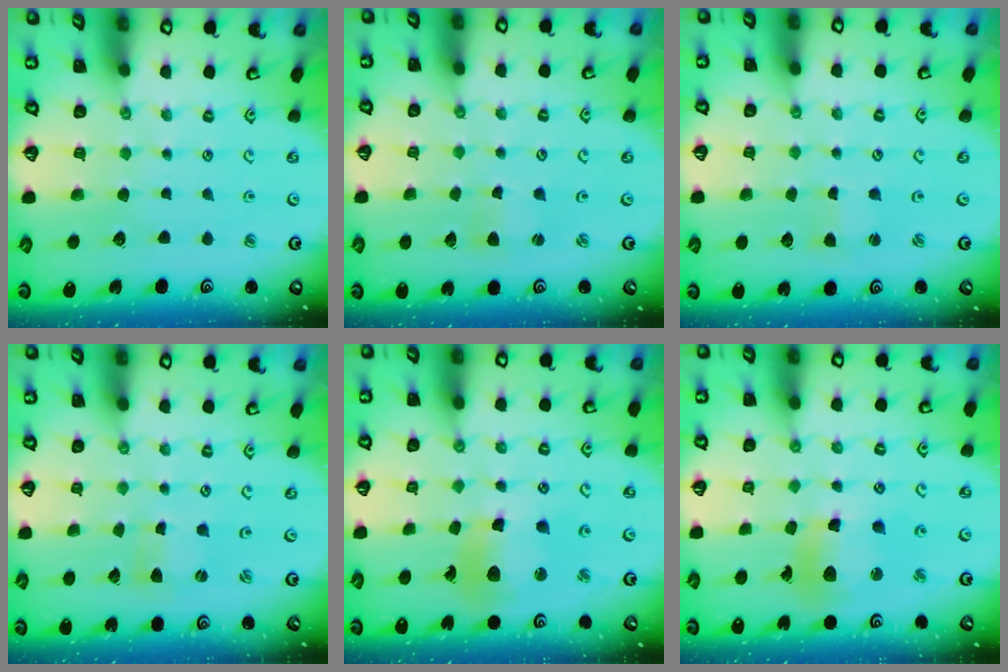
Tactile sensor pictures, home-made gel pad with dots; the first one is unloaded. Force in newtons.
{"total": 2.4, "press": 2.4, "slide": 0.3}
{"total": 1.1, "press": 1.1, "slide": 0.2}
{"total": 0.0}
{"total": 12.4, "press": 12.3, "slide": 1.6}
{"total": 12.3, "press": 12.2, "slide": 1.7}